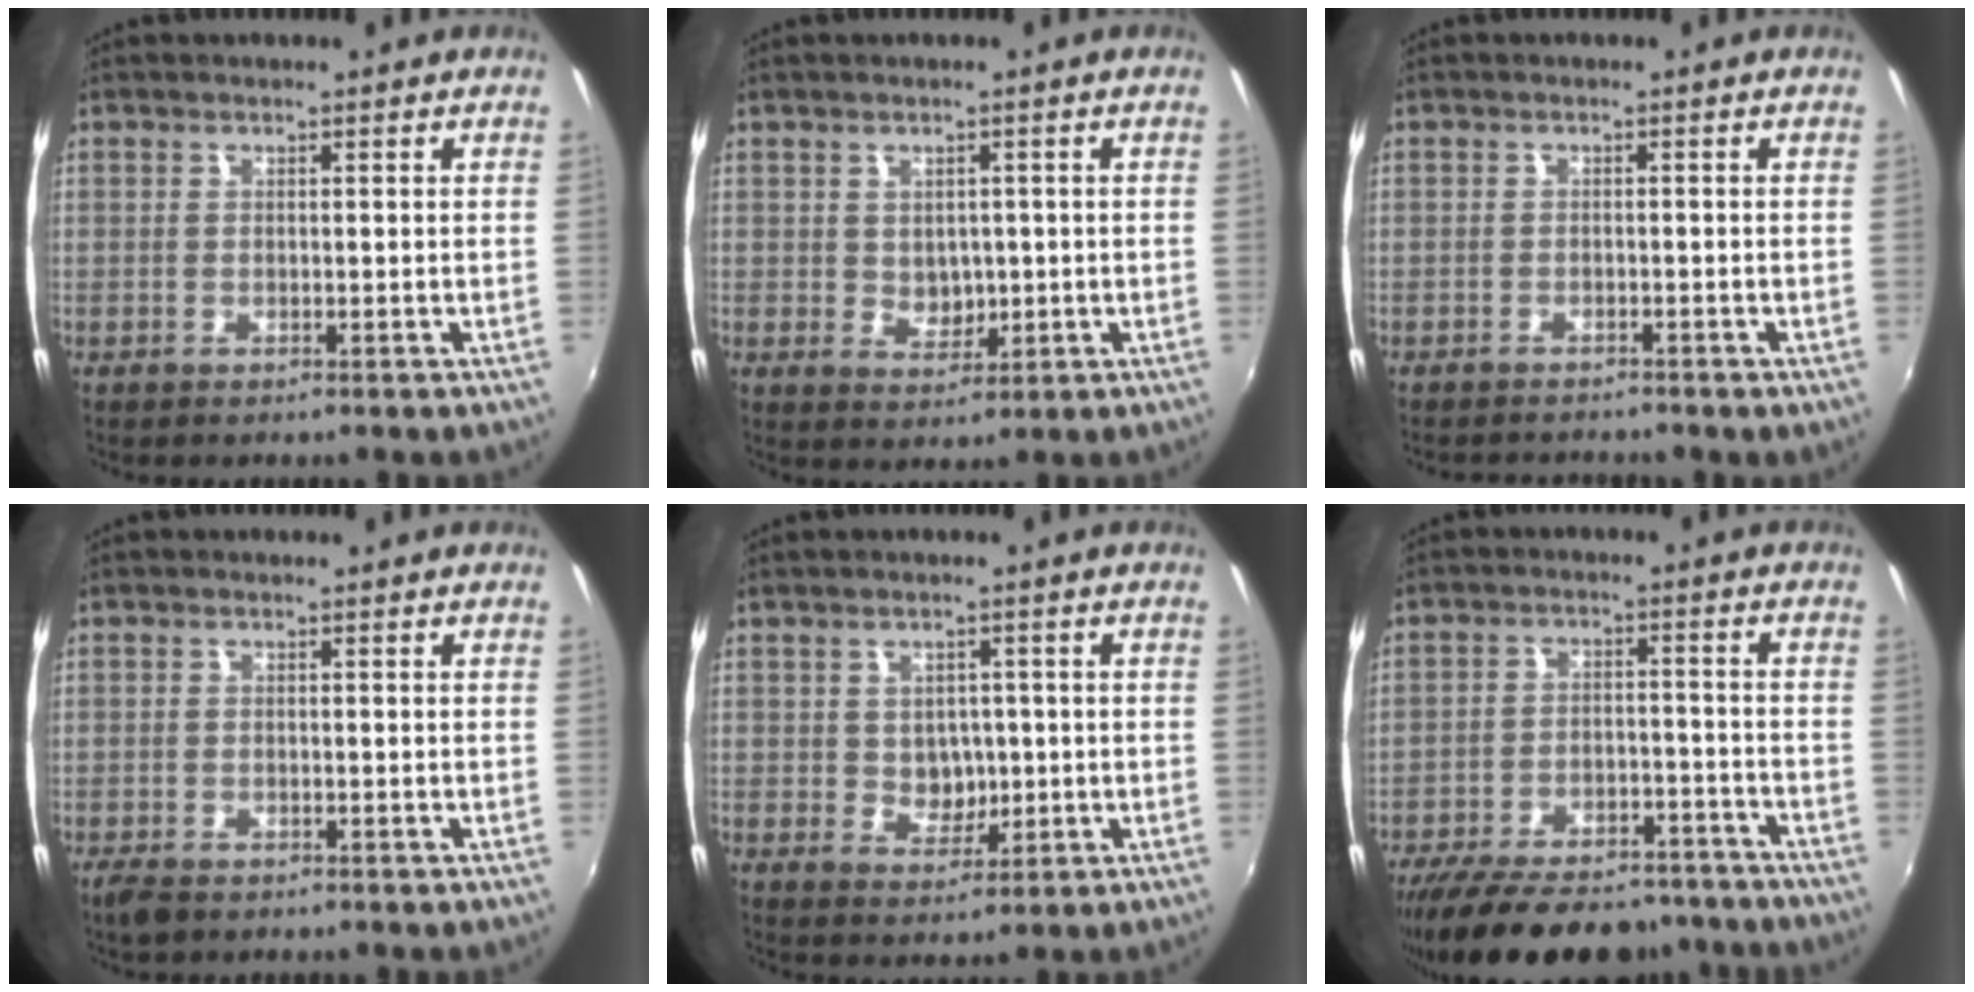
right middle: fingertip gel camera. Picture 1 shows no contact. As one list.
[{"total": 3.5, "force": [0.2, 2.9, 1.9], "torque": [-0.028, -0.001, 0.008]}, {"total": 3.2, "force": [-3.0, 0.5, 0.8], "torque": [-0.023, -0.009, -0.046]}, {"total": 3.0, "force": [-2.2, 1.2, 1.5], "torque": [-0.036, -0.009, -0.041]}, {"total": 4.4, "force": [0.0, 3.8, 2.1], "torque": [-0.034, 0.003, 0.006]}, {"total": 22.9, "force": [-19.2, 8.2, 9.4], "torque": [-0.196, 0.000, -0.263]}]